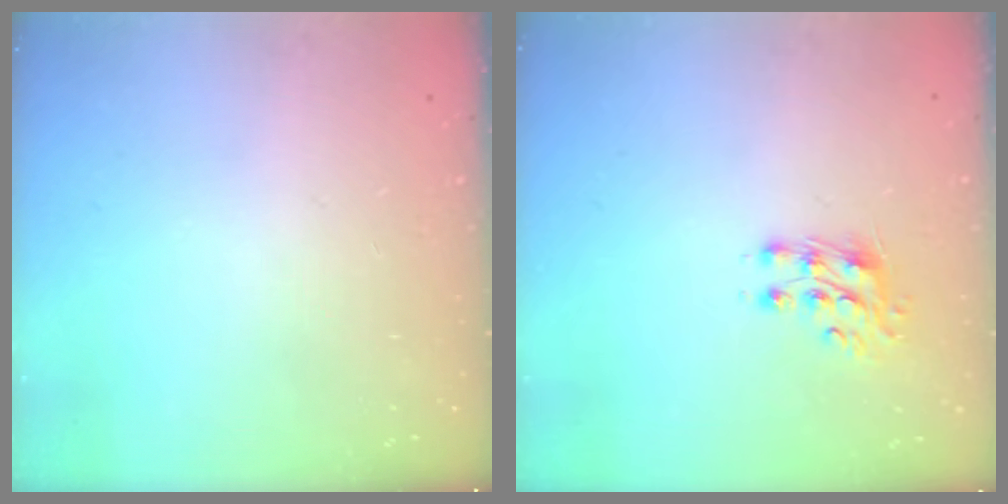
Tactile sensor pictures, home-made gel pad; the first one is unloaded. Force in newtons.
{"total": 7.8, "press": 7.7, "slide": 0.8}